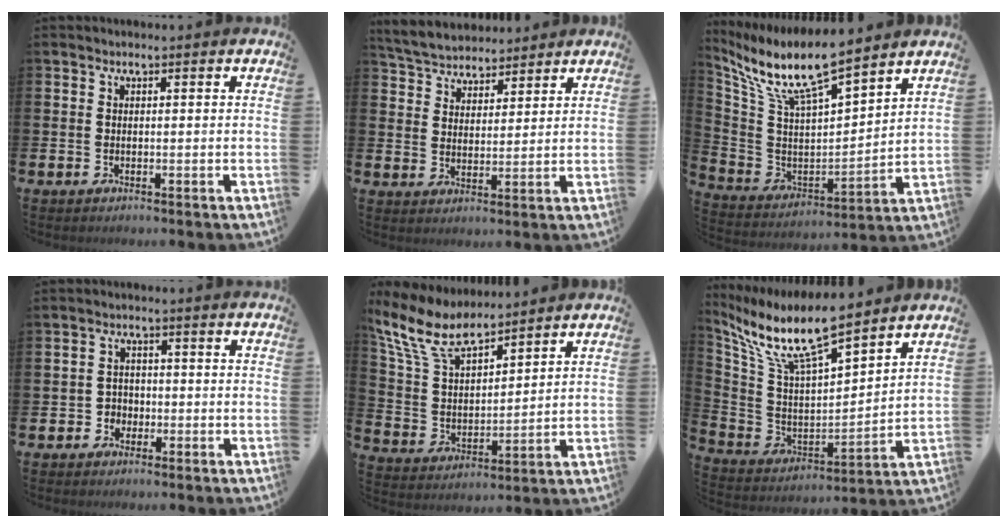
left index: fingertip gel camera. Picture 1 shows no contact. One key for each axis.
{"total": 5.3, "fx": 5.1, "fy": 1.3, "fz": -0.1, "tx": -0.023, "ty": -0.026, "tz": 0.093}
{"total": 10.3, "fx": 9.0, "fy": 1.5, "fz": 4.9, "tx": -0.135, "ty": -0.062, "tz": 0.151}
{"total": 2.3, "fx": -1.2, "fy": 1.9, "fz": 0.2, "tx": -0.011, "ty": 0.006, "tz": -0.029}
{"total": 8.9, "fx": 7.6, "fy": 2.9, "fz": 3.4, "tx": -0.104, "ty": -0.039, "tz": 0.139}
{"total": 11.0, "fx": 9.3, "fy": 1.8, "fz": 5.6, "tx": -0.149, "ty": -0.062, "tz": 0.157}